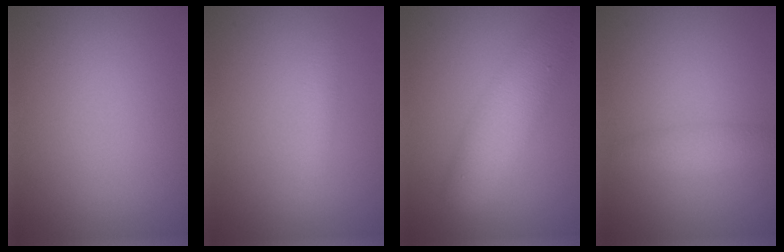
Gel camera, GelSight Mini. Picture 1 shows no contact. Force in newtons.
{"total": 1.4, "press": 1.4, "slide": 0.0}
{"total": 5.3, "press": 5.3, "slide": 0.1}
{"total": 1.7, "press": 1.7, "slide": 0.1}